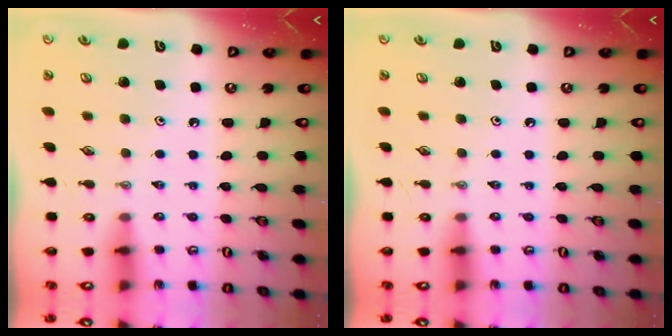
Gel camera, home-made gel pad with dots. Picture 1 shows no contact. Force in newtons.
{"total": 0.0}